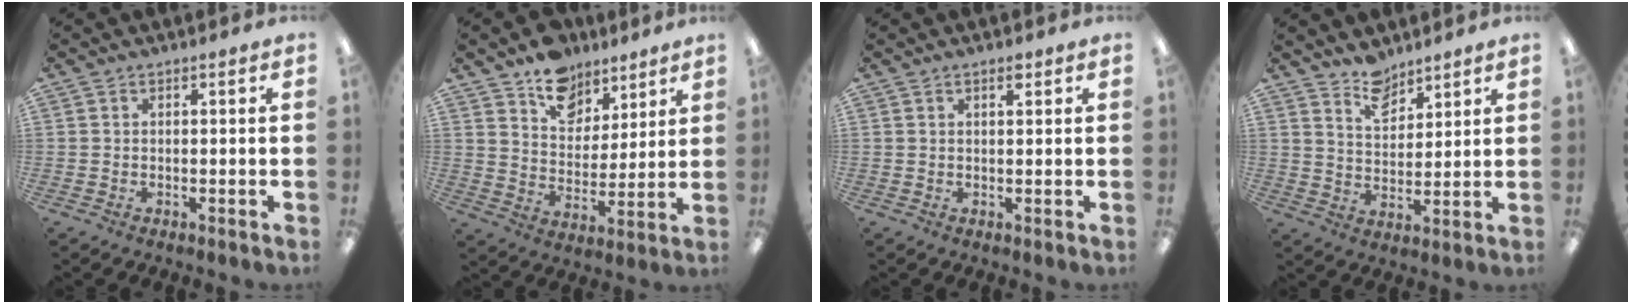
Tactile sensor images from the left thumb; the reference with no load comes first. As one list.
[{"total": 11.5, "force": [8.6, 7.1, 2.7], "torque": [-0.041, -0.056, 0.163]}, {"total": 1.6, "force": [1.1, 0.5, 1.0], "torque": [-0.014, -0.002, 0.018]}, {"total": 7.9, "force": [6.5, 3.9, 2.1], "torque": [-0.032, -0.039, 0.121]}]